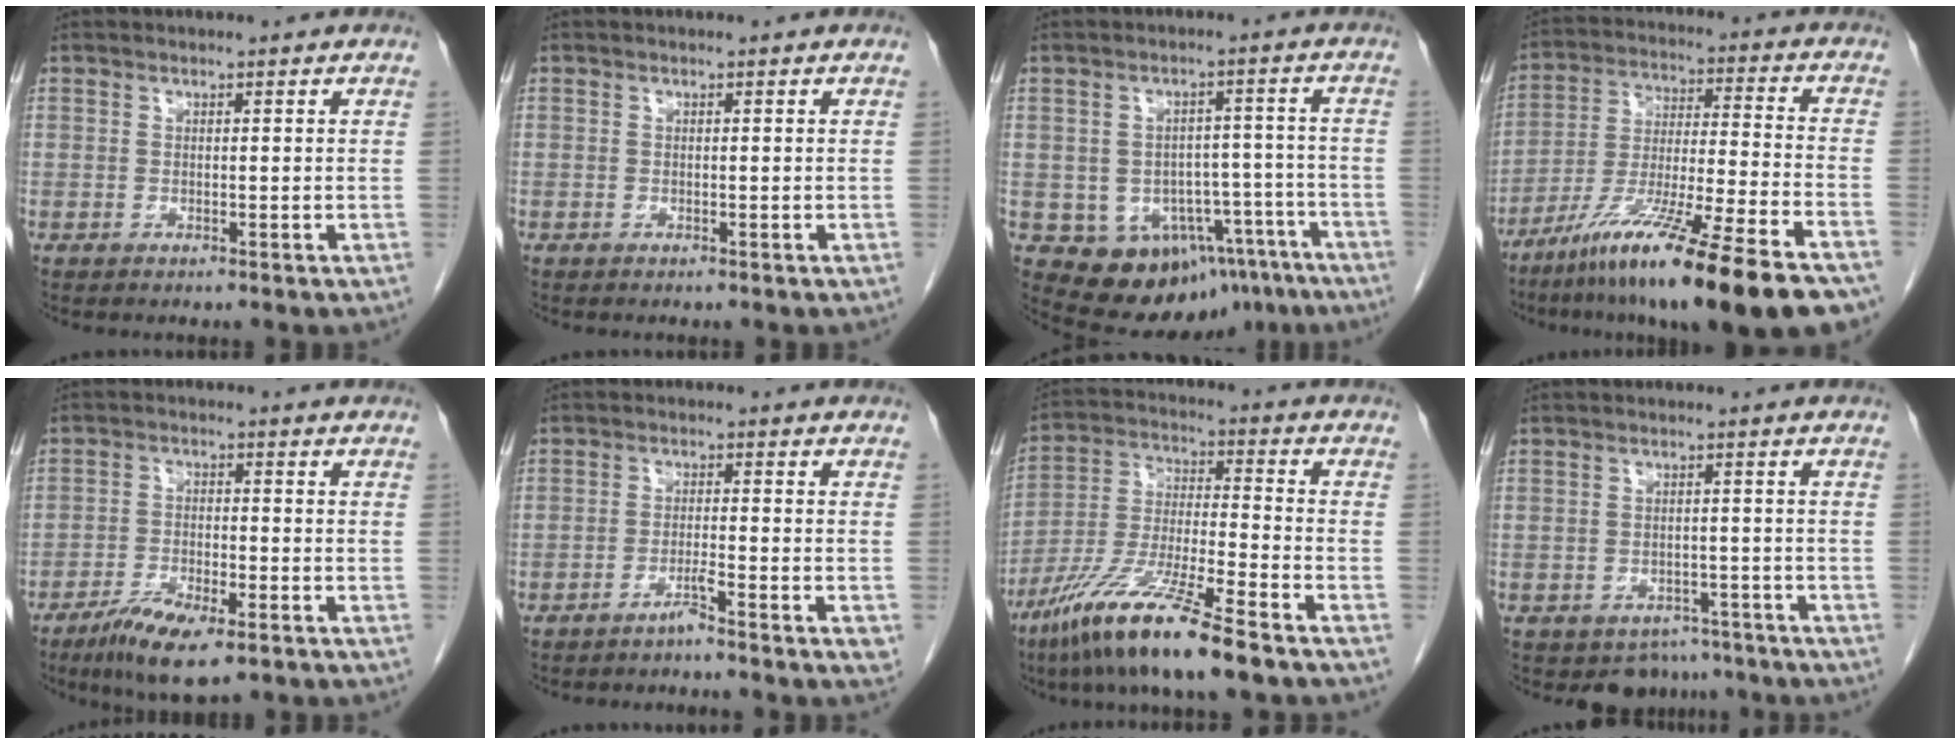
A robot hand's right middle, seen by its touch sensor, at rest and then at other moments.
{"total": 0.0}
{"total": 13.0, "force": [-7.9, 9.0, 5.1], "torque": [-0.052, 0.039, -0.099]}
{"total": 23.0, "force": [-16.3, 0.5, 16.3], "torque": [-0.233, -0.040, -0.274]}
{"total": 7.9, "force": [-5.1, 1.8, 5.8], "torque": [-0.108, -0.015, -0.085]}
{"total": 2.9, "force": [-2.0, -0.5, 2.1], "torque": [-0.033, -0.001, -0.037]}
{"total": 15.1, "force": [-10.1, 0.4, 11.1], "torque": [-0.234, -0.041, -0.190]}
{"total": 4.3, "force": [-3.5, 2.5, 0.1], "torque": [0.008, 0.006, -0.046]}